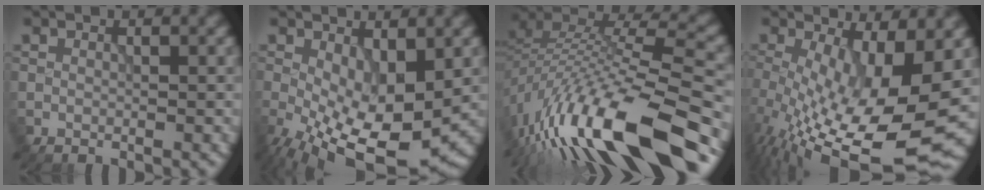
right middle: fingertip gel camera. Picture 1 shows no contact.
{"total": 11.6, "force": [-3.0, 5.3, 9.8], "torque": [-0.185, -0.028, -0.037]}
{"total": 17.0, "force": [-9.9, 5.3, 12.8], "torque": [-0.257, 0.007, -0.168]}
{"total": 14.9, "force": [-1.7, 5.2, 13.9], "torque": [-0.236, -0.038, -0.009]}